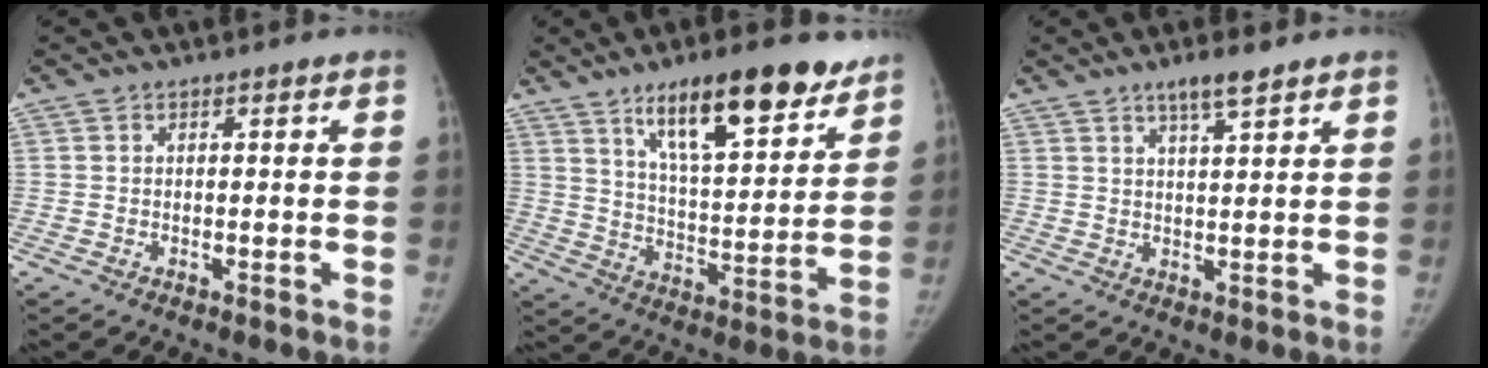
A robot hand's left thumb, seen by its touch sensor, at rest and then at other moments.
{"total": 18.8, "force": [12.2, 5.7, 13.0], "torque": [-0.163, -0.058, 0.201]}
{"total": 4.3, "force": [3.1, 0.5, 3.0], "torque": [-0.051, -0.018, 0.056]}